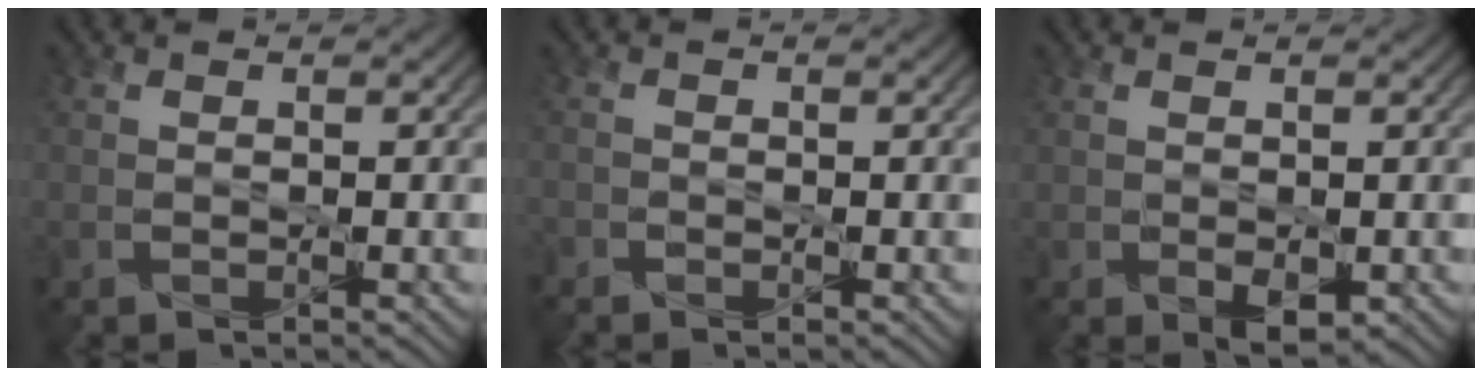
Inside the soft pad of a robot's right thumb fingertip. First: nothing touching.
{"total": 1.0, "force": [-1.0, 0.3, 0.2], "torque": [-0.007, -0.004, -0.024]}
{"total": 1.9, "force": [-0.3, 1.1, 1.5], "torque": [-0.031, -0.008, 0.001]}